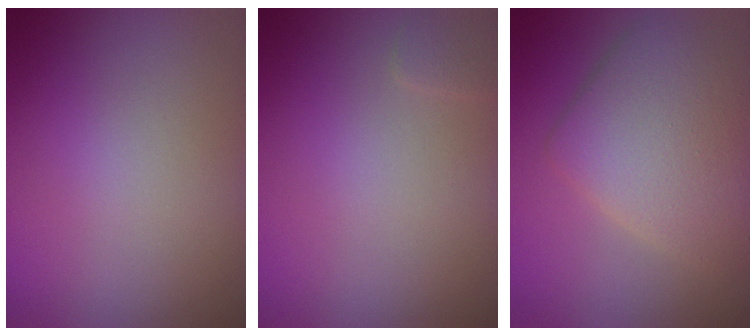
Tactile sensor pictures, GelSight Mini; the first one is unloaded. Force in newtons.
{"total": 0.8, "press": 0.8, "slide": 0.1}
{"total": 6.8, "press": 6.7, "slide": 0.5}